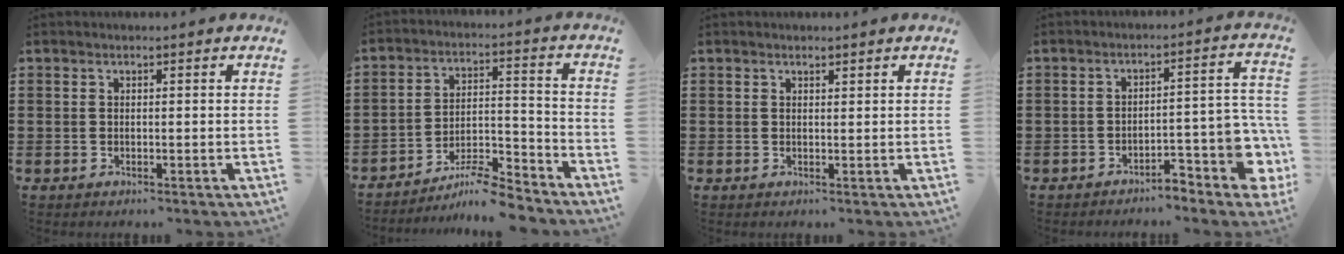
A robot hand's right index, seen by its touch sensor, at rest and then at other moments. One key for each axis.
{"total": 8.3, "fx": -7.6, "fy": 0.9, "fz": 3.2, "tx": -0.048, "ty": 0.019, "tz": -0.144}
{"total": 0.8, "fx": 0.7, "fy": 0.4, "fz": 0.2, "tx": -0.004, "ty": 0.002, "tz": 0.014}
{"total": 5.7, "fx": -4.1, "fy": 1.5, "fz": 3.6, "tx": -0.045, "ty": -0.009, "tz": -0.080}